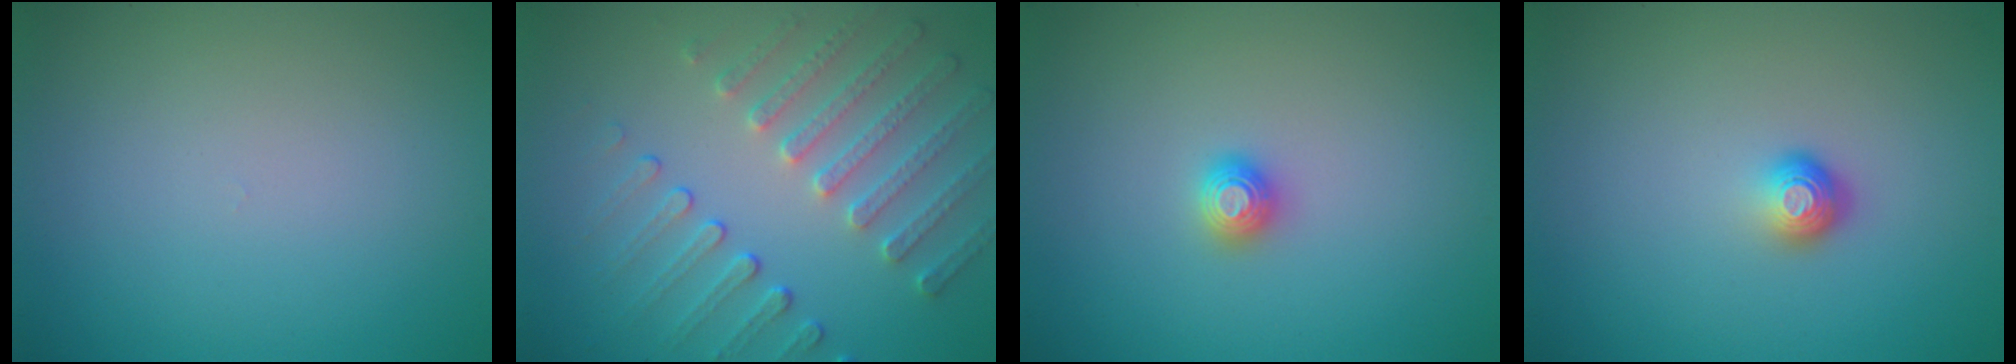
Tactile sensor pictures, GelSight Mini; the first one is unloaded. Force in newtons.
{"total": 4.6, "press": 3.8, "slide": 2.6}
{"total": 1.1, "press": 1.1, "slide": 0.0}
{"total": 1.8, "press": 1.1, "slide": 1.4}